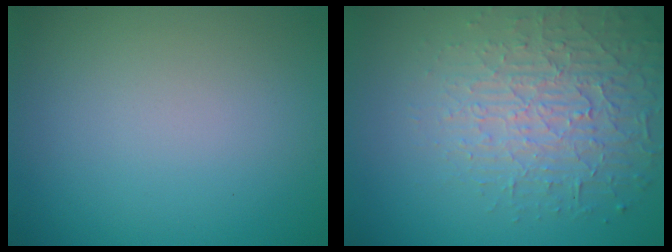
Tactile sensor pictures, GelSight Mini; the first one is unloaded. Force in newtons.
{"total": 4.6, "press": 4.1, "slide": 2.2}